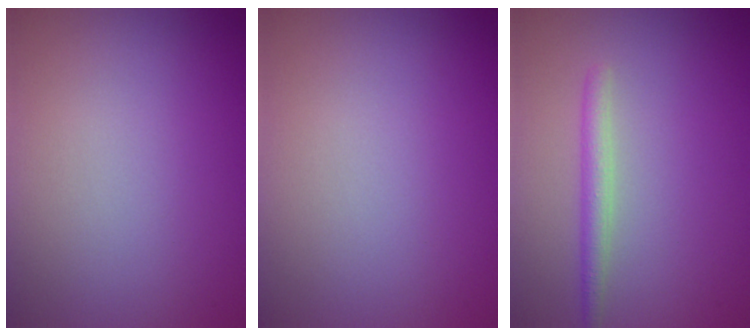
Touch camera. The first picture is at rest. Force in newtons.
{"total": 0.0}
{"total": 1.8, "press": 1.8, "slide": 0.1}